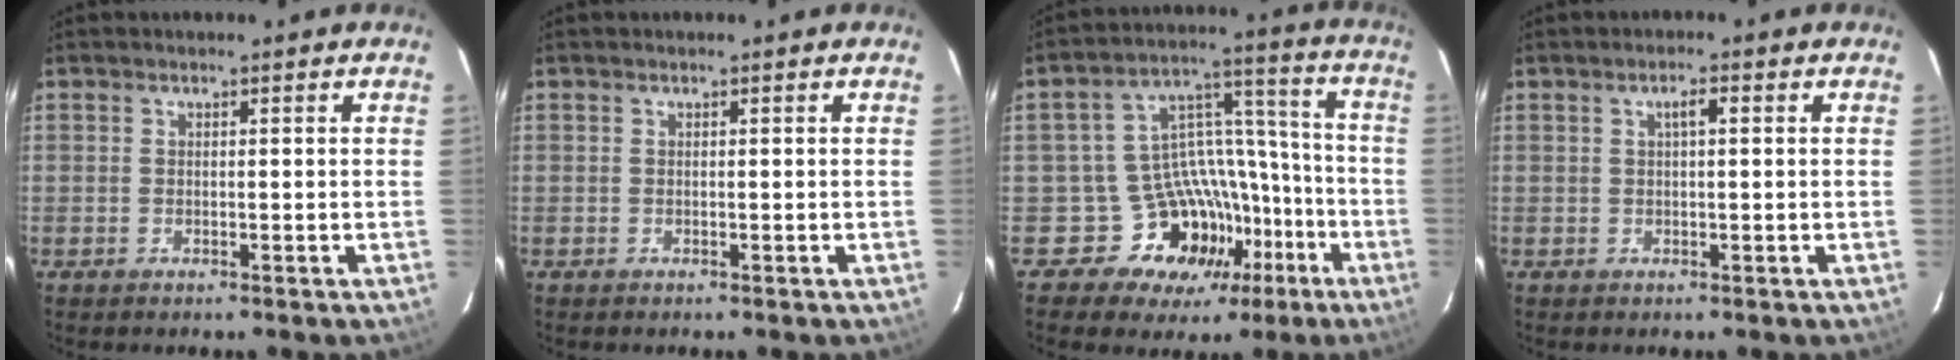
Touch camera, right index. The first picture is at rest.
{"total": 0.0}
{"total": 15.5, "force": [-9.3, 11.4, 5.0], "torque": [-0.083, 0.059, -0.126]}
{"total": 1.8, "force": [0.5, 0.5, 1.7], "torque": [-0.031, 0.008, 0.009]}